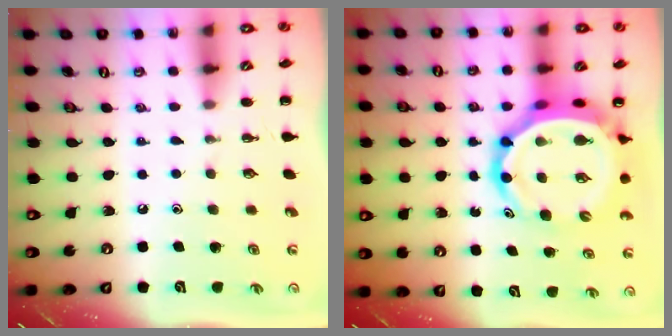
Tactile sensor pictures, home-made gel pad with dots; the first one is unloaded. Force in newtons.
{"total": 11.1, "press": 10.7, "slide": 3.0}